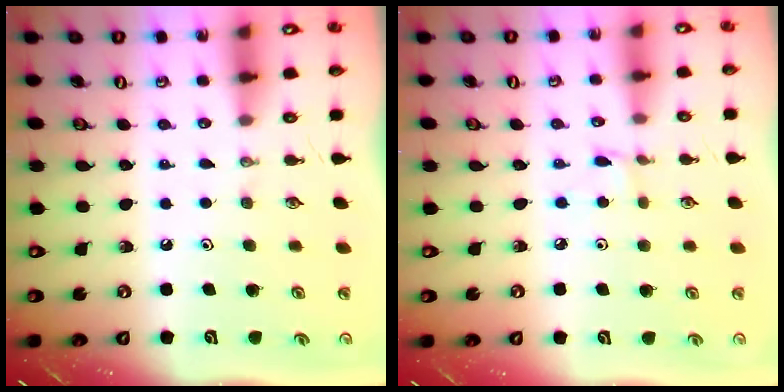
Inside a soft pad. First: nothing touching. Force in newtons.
{"total": 1.6, "press": 1.5, "slide": 0.2}